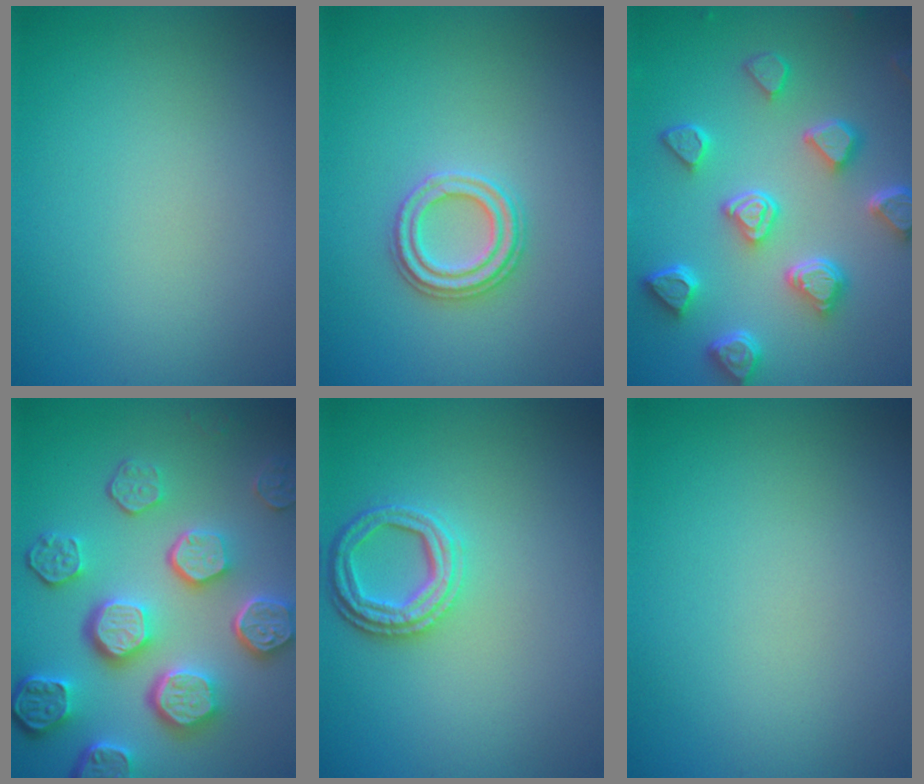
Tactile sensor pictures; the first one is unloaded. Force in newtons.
{"total": 2.4, "press": 2.4, "slide": 0.2}
{"total": 6.4, "press": 5.2, "slide": 3.8}
{"total": 8.5, "press": 6.2, "slide": 5.7}
{"total": 3.3, "press": 2.7, "slide": 1.9}
{"total": 0.0}